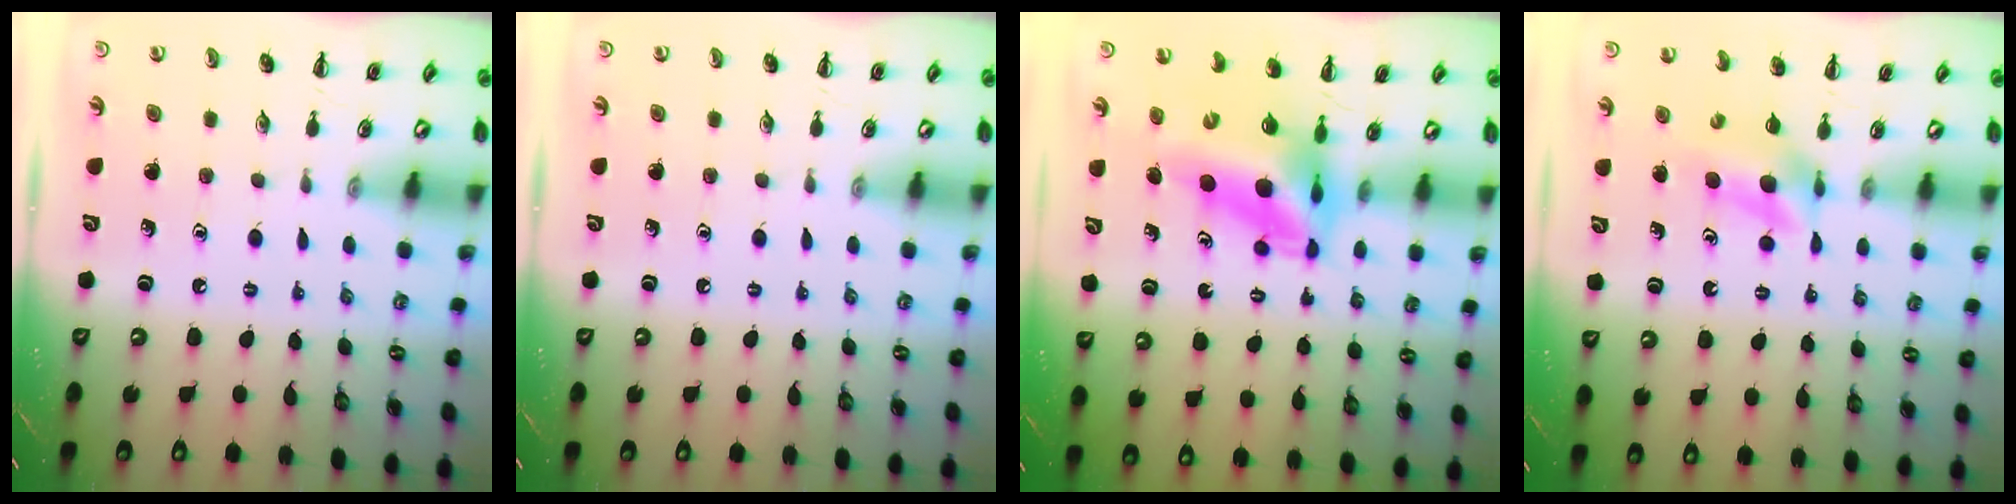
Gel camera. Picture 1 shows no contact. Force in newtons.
{"total": 0.0}
{"total": 9.6, "press": 9.2, "slide": 3.0}
{"total": 3.9, "press": 3.7, "slide": 0.9}